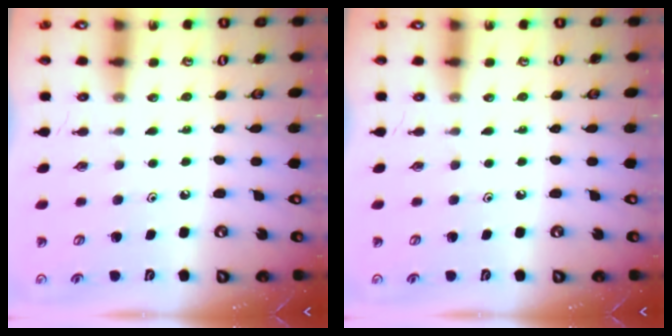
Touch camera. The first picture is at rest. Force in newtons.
{"total": 0.0}